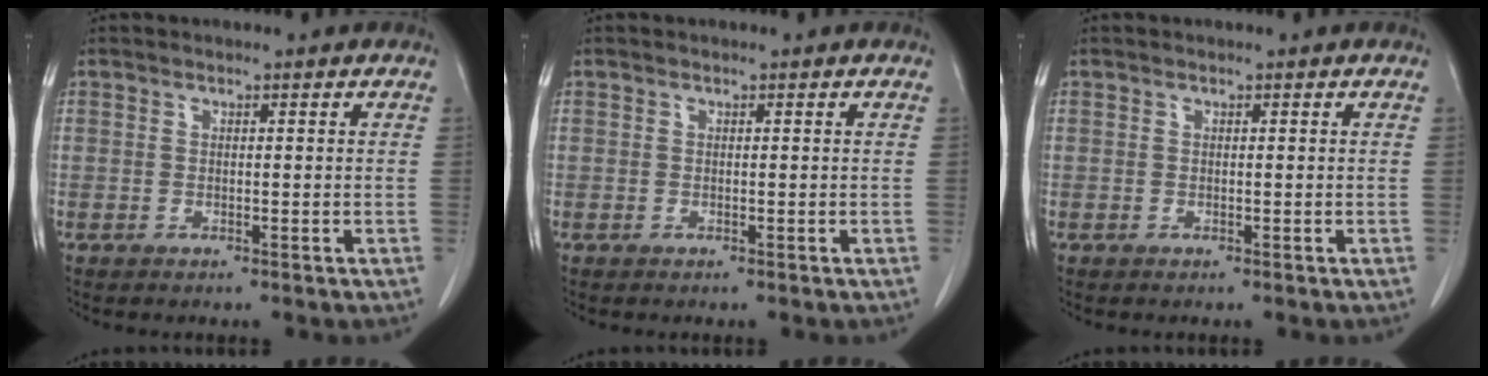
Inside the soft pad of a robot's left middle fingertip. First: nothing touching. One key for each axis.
{"total": 0.0}
{"total": 0.0}